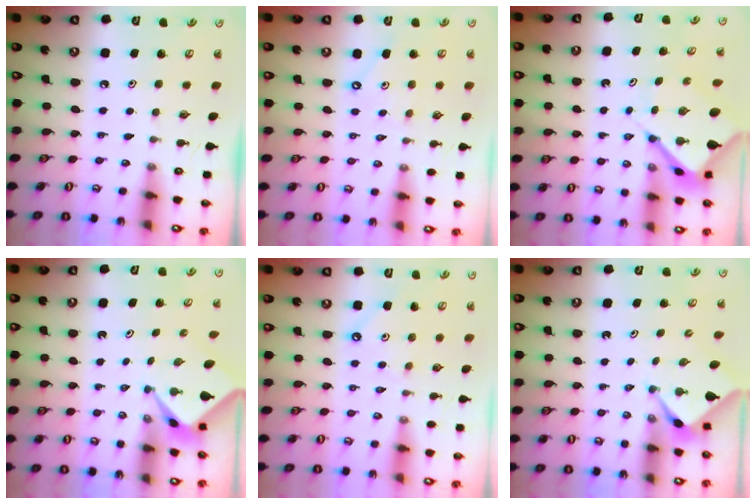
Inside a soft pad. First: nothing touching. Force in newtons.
{"total": 3.7, "press": 3.6, "slide": 0.6}
{"total": 5.8, "press": 5.8, "slide": 0.3}
{"total": 1.6, "press": 1.6, "slide": 0.3}
{"total": 2.0, "press": 2.0, "slide": 0.2}
{"total": 2.4, "press": 2.4, "slide": 0.1}